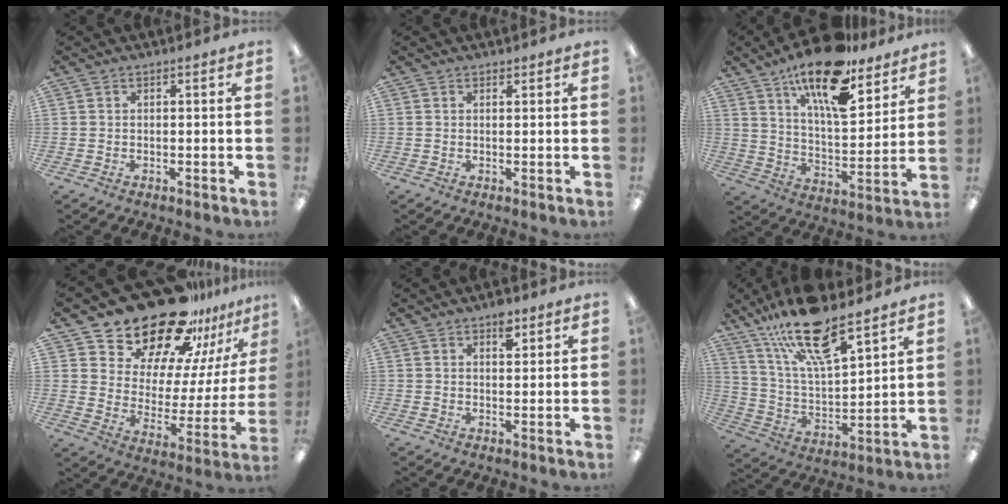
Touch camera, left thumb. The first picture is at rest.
{"total": 0.9, "force": [0.8, 0.3, 0.1], "torque": [0.005, -0.003, 0.013]}
{"total": 19.1, "force": [13.7, 6.5, 11.7], "torque": [-0.203, -0.075, 0.230]}
{"total": 24.4, "force": [20.1, 11.0, 8.2], "torque": [-0.134, -0.147, 0.363]}
{"total": 4.1, "force": [2.7, 2.1, 2.3], "torque": [-0.019, -0.012, 0.041]}
{"total": 19.7, "force": [14.0, 5.9, 12.5], "torque": [-0.227, -0.077, 0.241]}